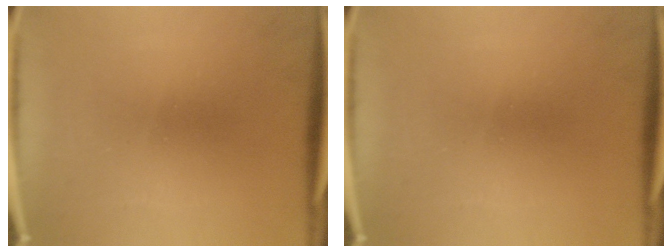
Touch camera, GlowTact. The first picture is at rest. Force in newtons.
{"total": 0.0}